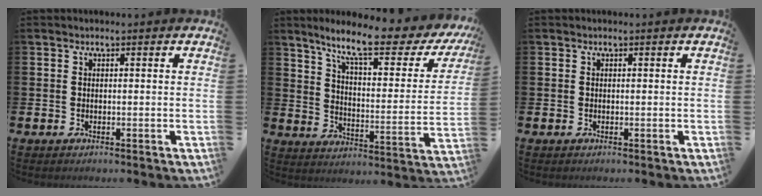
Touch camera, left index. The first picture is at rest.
{"total": 9.7, "force": [7.8, 1.8, 5.5], "torque": [-0.125, -0.049, 0.124]}
{"total": 0.0}